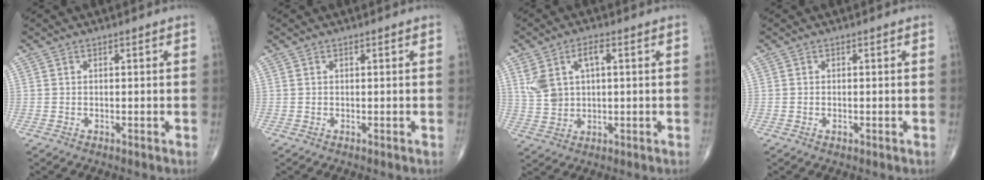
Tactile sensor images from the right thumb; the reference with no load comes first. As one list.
[{"total": 0.0}, {"total": 8.2, "force": [2.0, 5.0, 6.2], "torque": [-0.117, 0.013, 0.046]}, {"total": 0.7, "force": [-0.2, 0.4, 0.5], "torque": [-0.009, 0.000, -0.004]}]